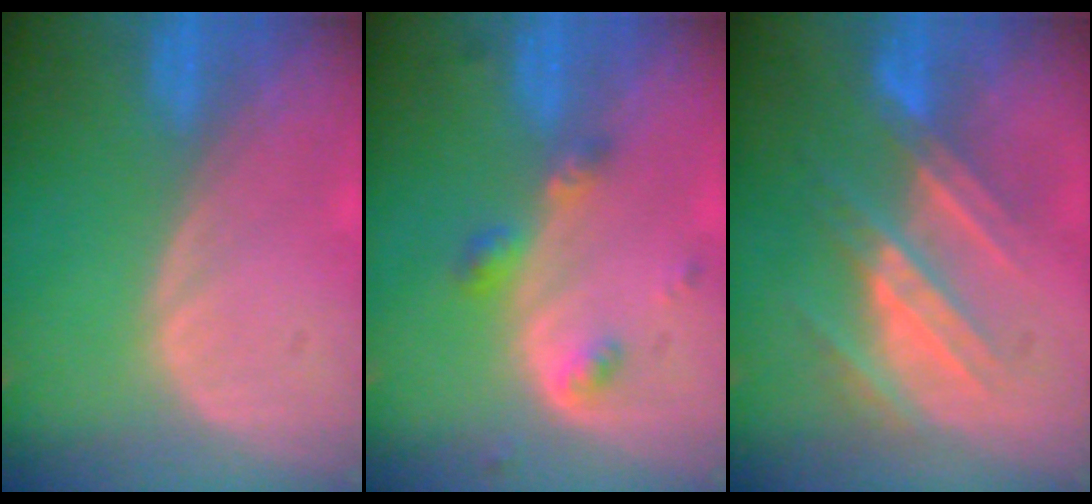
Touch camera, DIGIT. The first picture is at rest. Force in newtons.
{"total": 4.2, "press": 3.9, "slide": 1.5}
{"total": 7.9, "press": 7.5, "slide": 2.2}